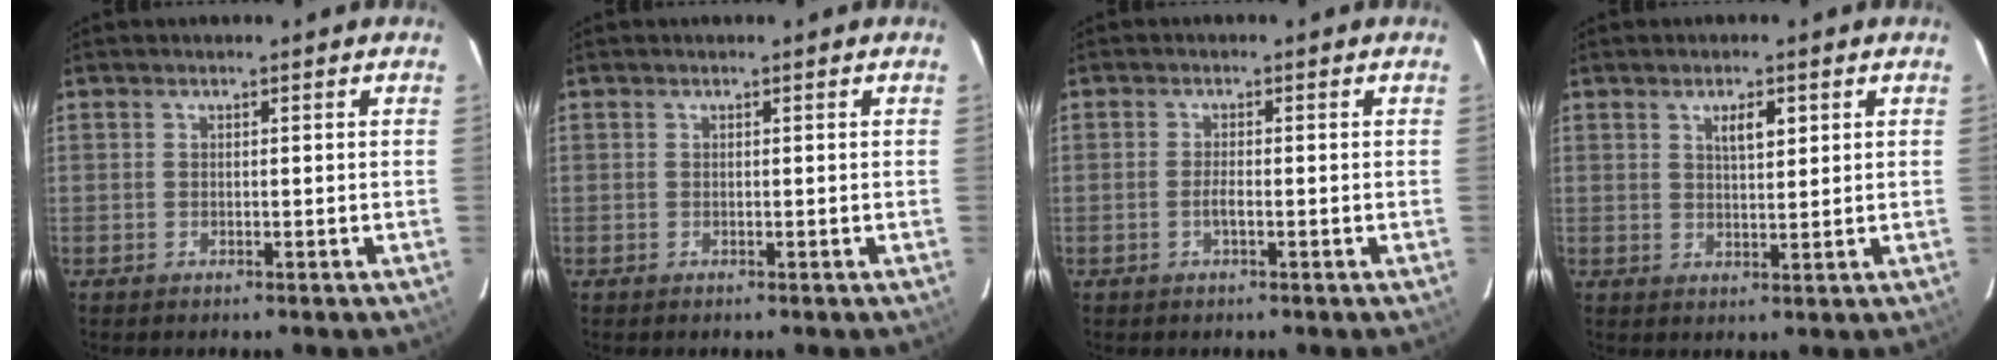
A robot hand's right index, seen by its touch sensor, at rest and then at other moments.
{"total": 0.0}
{"total": 1.5, "force": [-0.6, 0.3, 1.3], "torque": [-0.027, -0.001, -0.012]}
{"total": 3.7, "force": [1.7, 1.3, 3.0], "torque": [-0.048, 0.004, 0.029]}